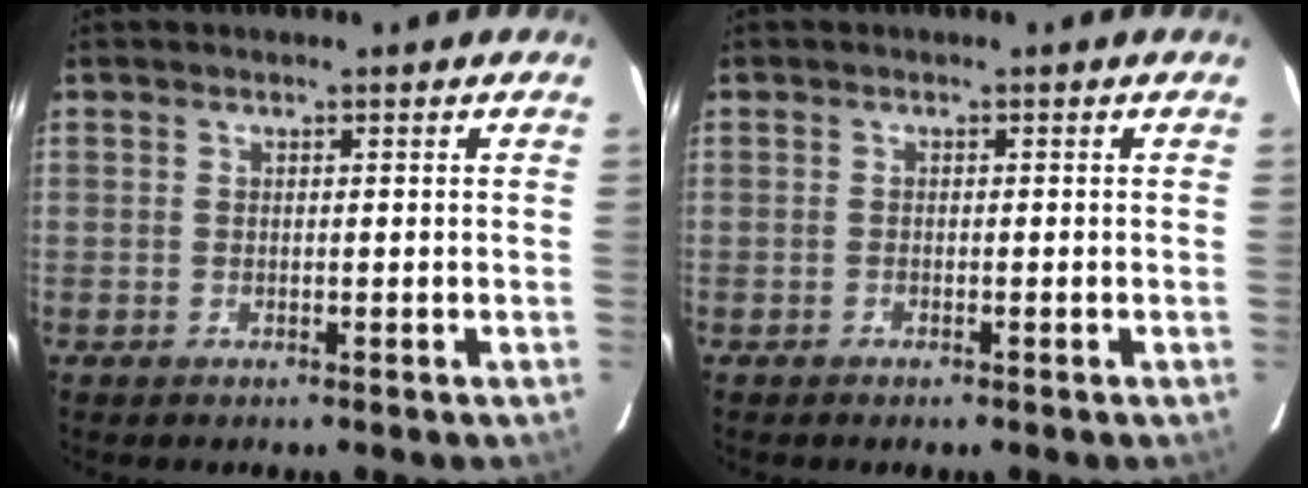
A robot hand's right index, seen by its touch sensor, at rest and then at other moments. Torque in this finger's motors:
{"motor_torque": [0.42, -0.40, 0.06, 0.00]}